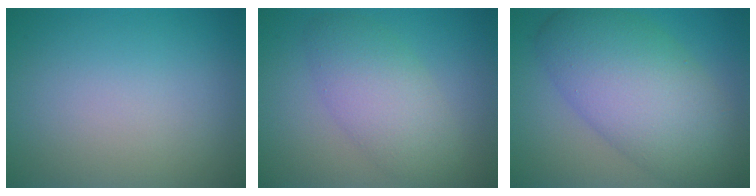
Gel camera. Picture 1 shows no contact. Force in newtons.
{"total": 4.9, "press": 4.9, "slide": 0.3}
{"total": 10.0, "press": 10.0, "slide": 0.2}